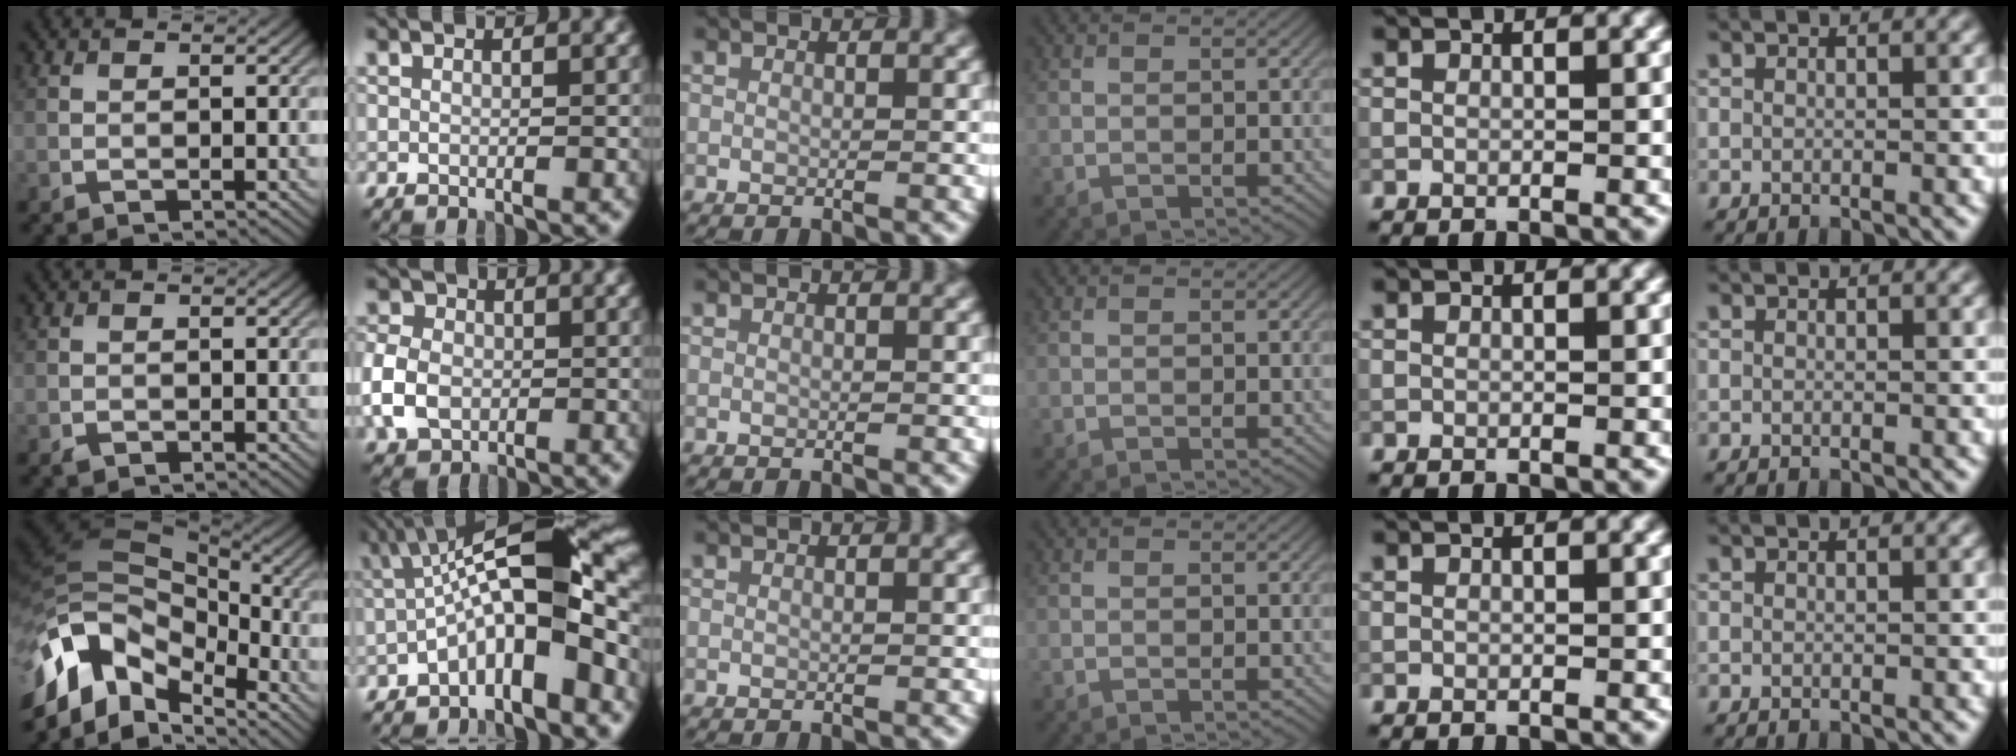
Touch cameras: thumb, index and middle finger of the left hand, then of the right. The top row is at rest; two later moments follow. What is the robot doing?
{"motion": "lift_and_place", "object": "coin"}